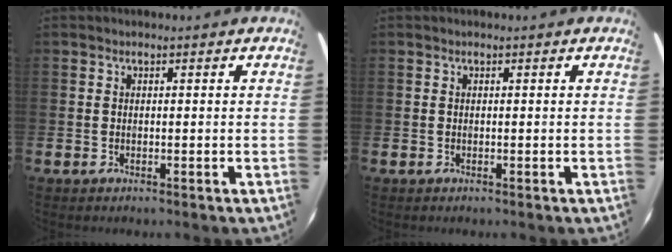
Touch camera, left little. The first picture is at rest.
{"total": 0.0}